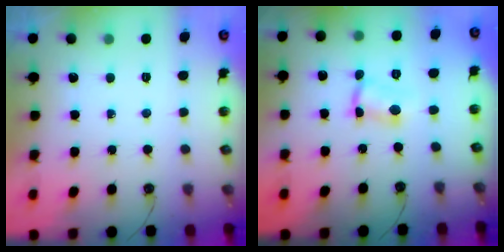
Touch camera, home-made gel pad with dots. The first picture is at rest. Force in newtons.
{"total": 1.8, "press": 1.6, "slide": 0.7}